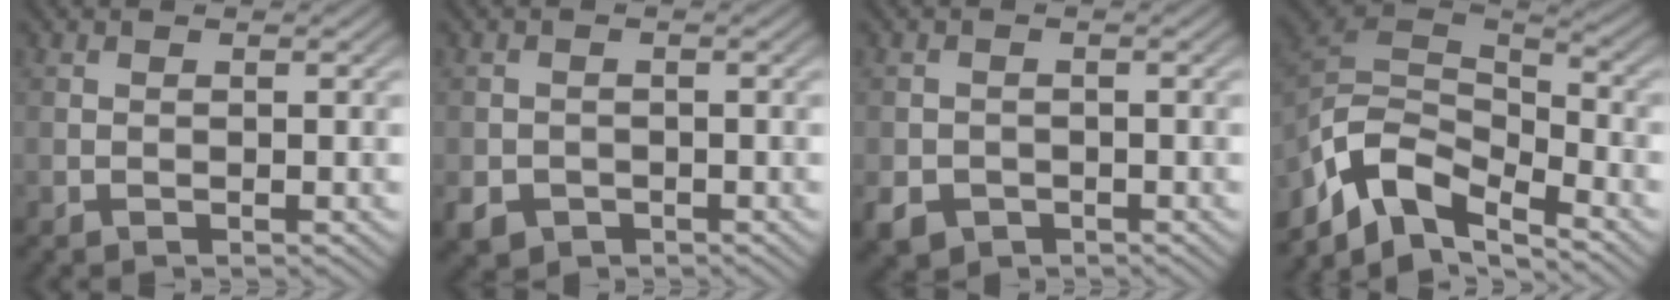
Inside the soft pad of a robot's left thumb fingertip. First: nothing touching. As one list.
[{"total": 2.8, "force": [-1.4, 2.1, 0.9], "torque": [-0.023, -0.011, -0.032]}, {"total": 3.1, "force": [-1.7, 2.4, 1.1], "torque": [-0.029, -0.011, -0.037]}, {"total": 11.1, "force": [-6.5, 5.1, 7.4], "torque": [-0.163, -0.005, -0.135]}]